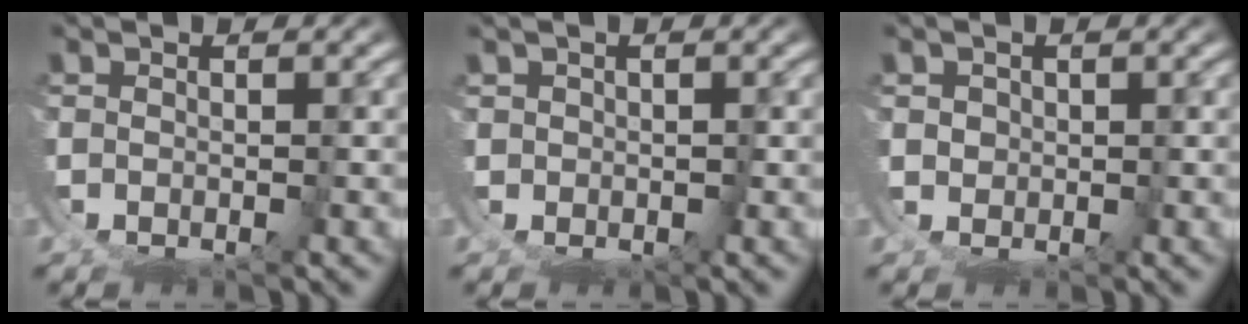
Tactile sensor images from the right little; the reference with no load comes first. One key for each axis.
{"total": 3.6, "fx": -0.3, "fy": 3.4, "fz": 1.2, "tx": -0.042, "ty": -0.015, "tz": -0.005}
{"total": 1.8, "fx": 0.6, "fy": 1.5, "fz": 0.8, "tx": -0.025, "ty": -0.007, "tz": 0.016}